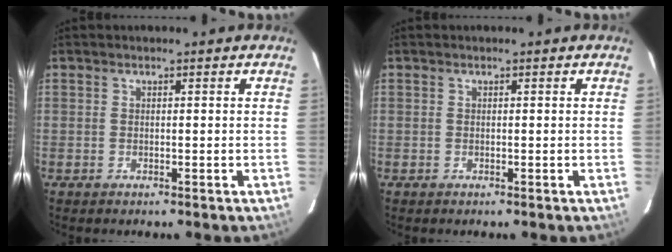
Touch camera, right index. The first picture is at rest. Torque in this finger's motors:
{"motor_torque": [0.00, 0.00, 0.02, 0.00]}